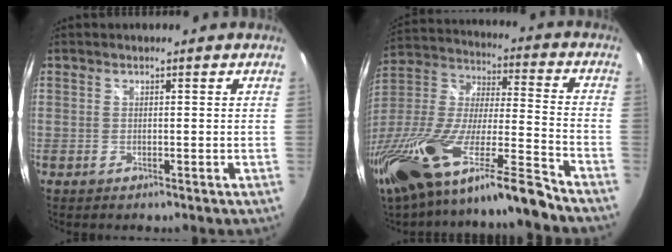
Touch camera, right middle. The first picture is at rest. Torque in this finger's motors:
{"motor_torque": [1.13, -1.01, 0.79, 0.21]}